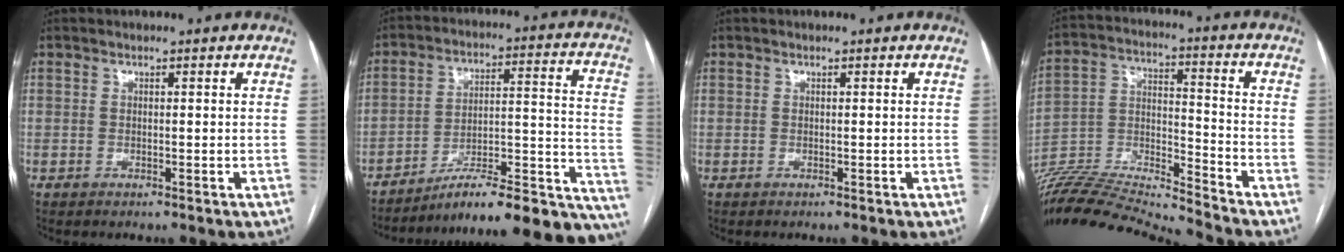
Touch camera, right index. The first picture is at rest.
{"total": 24.0, "force": [-19.7, 3.9, 13.1], "torque": [-0.081, 0.041, -0.276]}
{"total": 0.0}
{"total": 18.1, "force": [-17.4, -1.7, 4.9], "torque": [-0.091, 0.017, -0.307]}